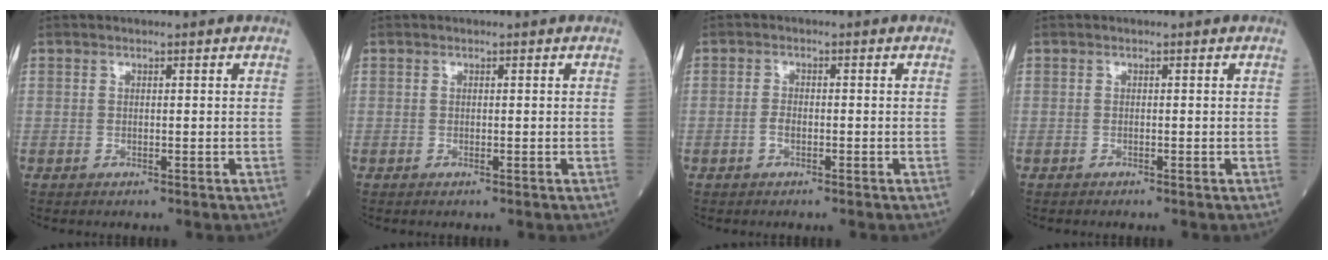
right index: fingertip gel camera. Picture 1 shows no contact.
{"total": 0.0}
{"total": 1.4, "force": [-0.6, 0.5, 1.1], "torque": [-0.024, 0.003, -0.010]}
{"total": 0.0}